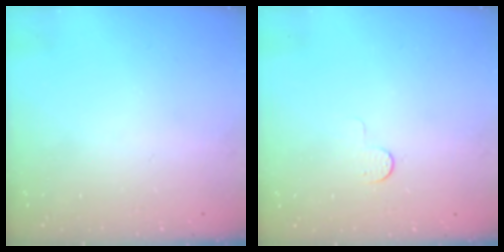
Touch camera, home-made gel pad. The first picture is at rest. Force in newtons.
{"total": 4.6, "press": 4.5, "slide": 0.4}